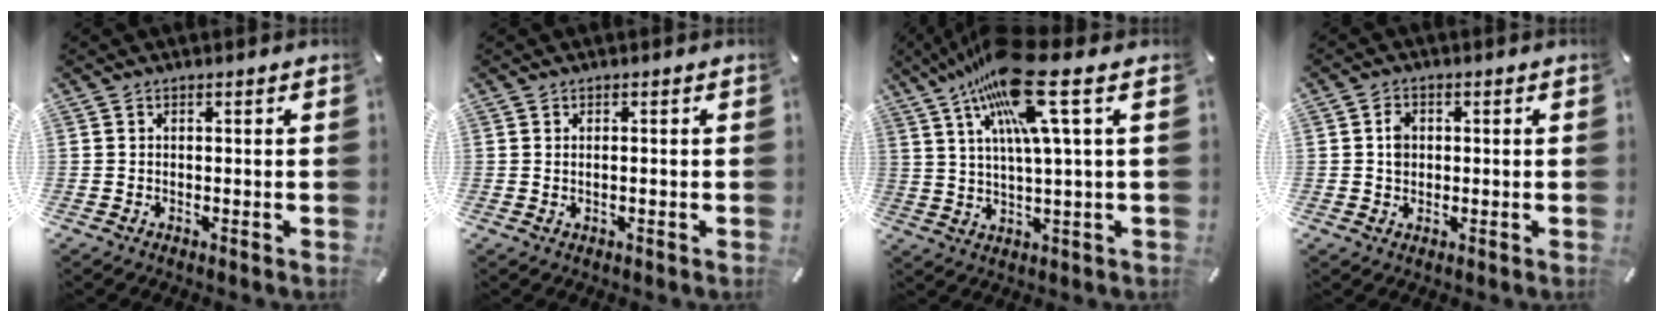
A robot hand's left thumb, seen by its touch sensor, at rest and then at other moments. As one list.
[{"total": 0.8, "force": [0.0, 0.2, 0.7], "torque": [-0.014, 0.000, 0.000]}, {"total": 17.8, "force": [8.4, 2.9, 15.4], "torque": [-0.288, -0.028, 0.131]}, {"total": 3.1, "force": [0.1, 2.6, 1.7], "torque": [-0.027, 0.006, -0.002]}]